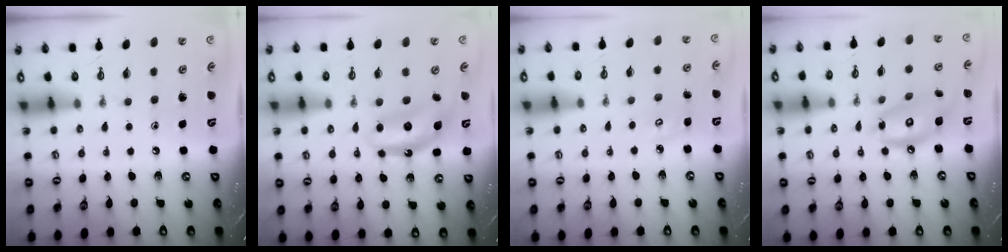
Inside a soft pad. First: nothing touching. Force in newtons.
{"total": 7.4, "press": 7.4, "slide": 0.2}
{"total": 3.6, "press": 3.6, "slide": 0.3}
{"total": 11.5, "press": 11.5, "slide": 0.8}